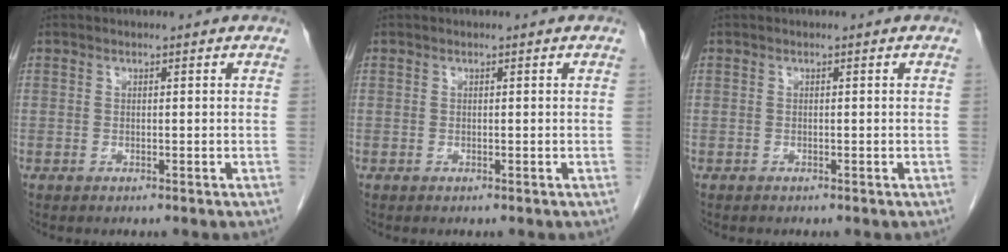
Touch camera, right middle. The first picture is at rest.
{"total": 0.0}
{"total": 0.0}